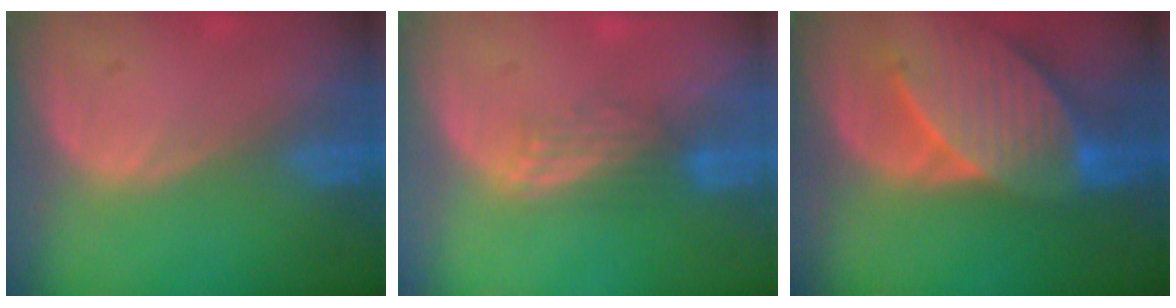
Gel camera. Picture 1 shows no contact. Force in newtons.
{"total": 2.8, "press": 2.7, "slide": 0.6}
{"total": 9.8, "press": 8.8, "slide": 4.3}